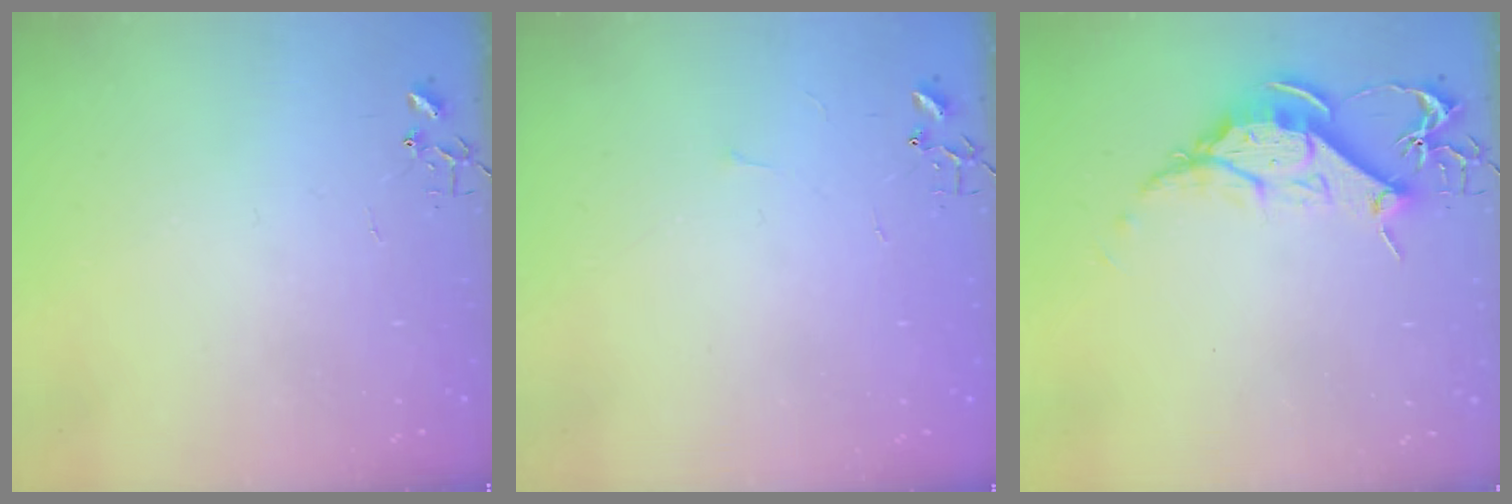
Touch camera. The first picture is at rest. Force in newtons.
{"total": 2.7, "press": 2.6, "slide": 0.4}
{"total": 13.0, "press": 13.0, "slide": 0.7}